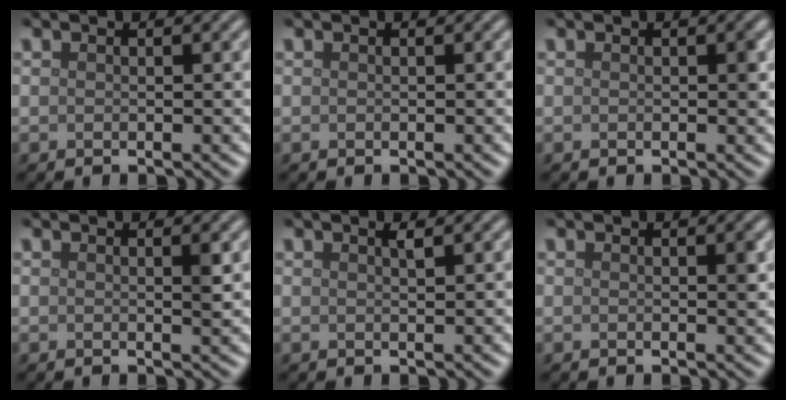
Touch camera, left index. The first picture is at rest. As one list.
[{"total": 0.0}, {"total": 0.7, "force": [0.1, 0.5, 0.6], "torque": [-0.004, -0.003, 0.000]}, {"total": 0.7, "force": [0.2, 0.0, 0.7], "torque": [-0.009, -0.002, 0.002]}, {"total": 0.7, "force": [0.5, 0.1, 0.5], "torque": [-0.009, 0.000, 0.008]}, {"total": 0.7, "force": [0.1, 0.1, 0.7], "torque": [-0.006, -0.002, 0.001]}]